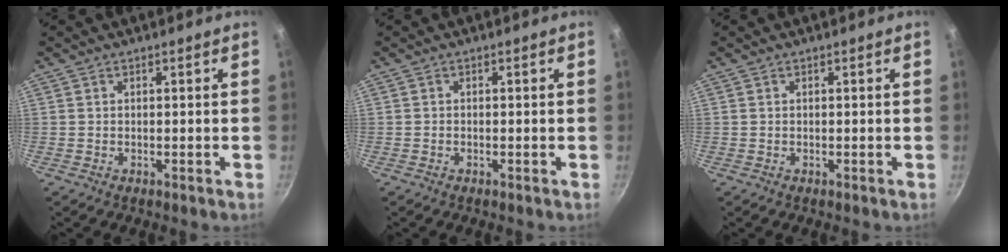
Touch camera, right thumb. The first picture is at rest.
{"total": 0.0}
{"total": 0.0}